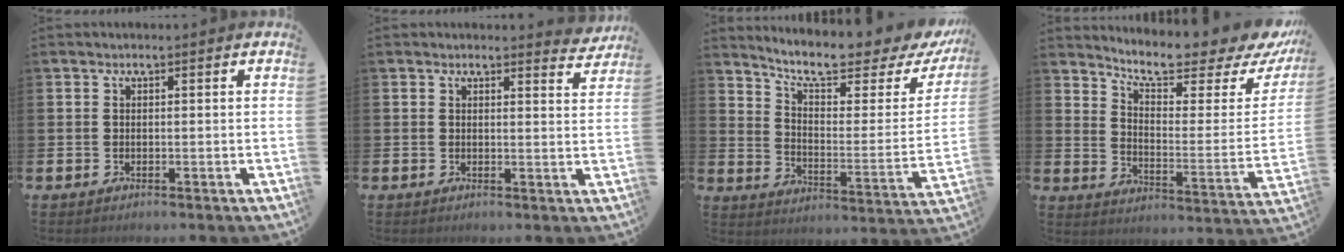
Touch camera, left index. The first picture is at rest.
{"total": 2.3, "force": [2.3, 0.2, 0.0], "torque": [0.016, -0.019, 0.037]}
{"total": 9.4, "force": [8.1, 1.8, 4.4], "torque": [-0.099, -0.060, 0.132]}
{"total": 8.4, "force": [7.6, 1.5, 3.4], "torque": [-0.079, -0.060, 0.125]}